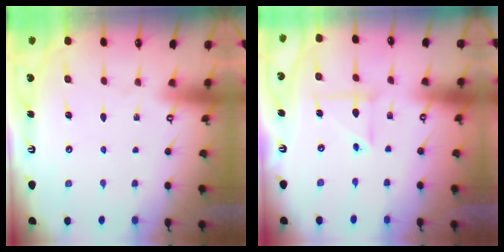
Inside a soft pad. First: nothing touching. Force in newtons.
{"total": 5.1, "press": 5.0, "slide": 0.5}